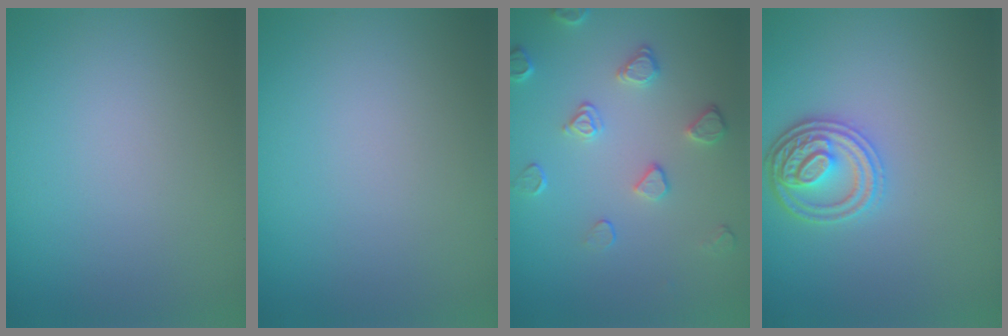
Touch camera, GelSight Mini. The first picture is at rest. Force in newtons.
{"total": 0.0}
{"total": 2.4, "press": 1.9, "slide": 1.4}
{"total": 3.2, "press": 3.0, "slide": 1.3}